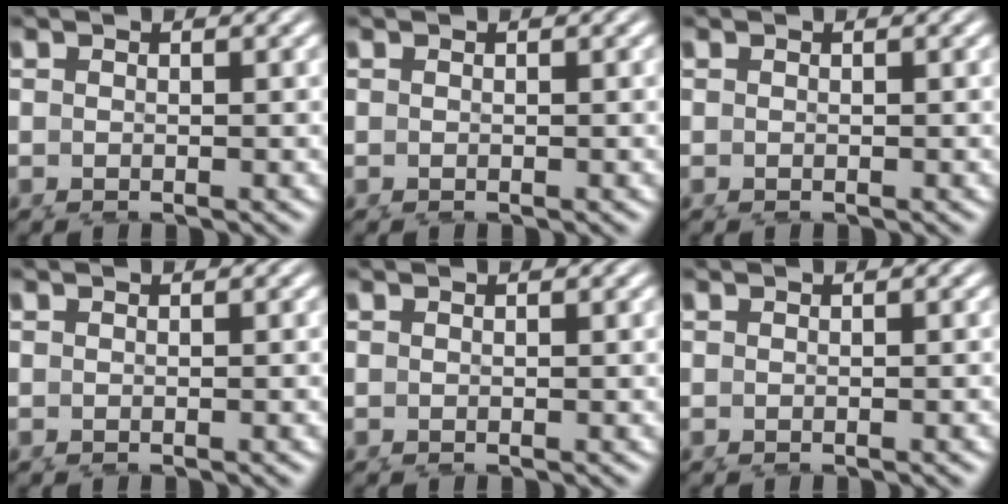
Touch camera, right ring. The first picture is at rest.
{"total": 0.0}
{"total": 0.0}
{"total": 0.0}
{"total": 0.0}
{"total": 0.0}